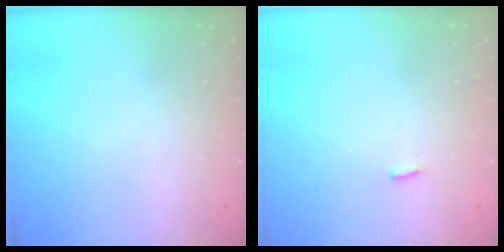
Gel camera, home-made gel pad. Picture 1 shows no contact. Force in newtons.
{"total": 2.7, "press": 2.6, "slide": 0.5}